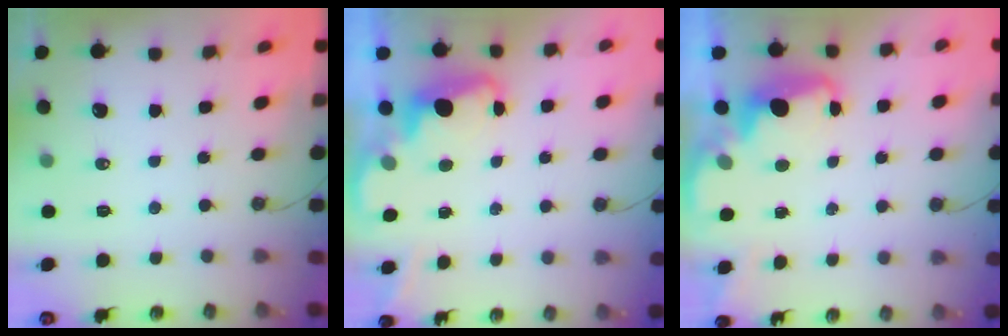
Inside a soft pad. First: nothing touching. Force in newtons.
{"total": 2.2, "press": 2.1, "slide": 0.5}
{"total": 2.2, "press": 2.2, "slide": 0.6}